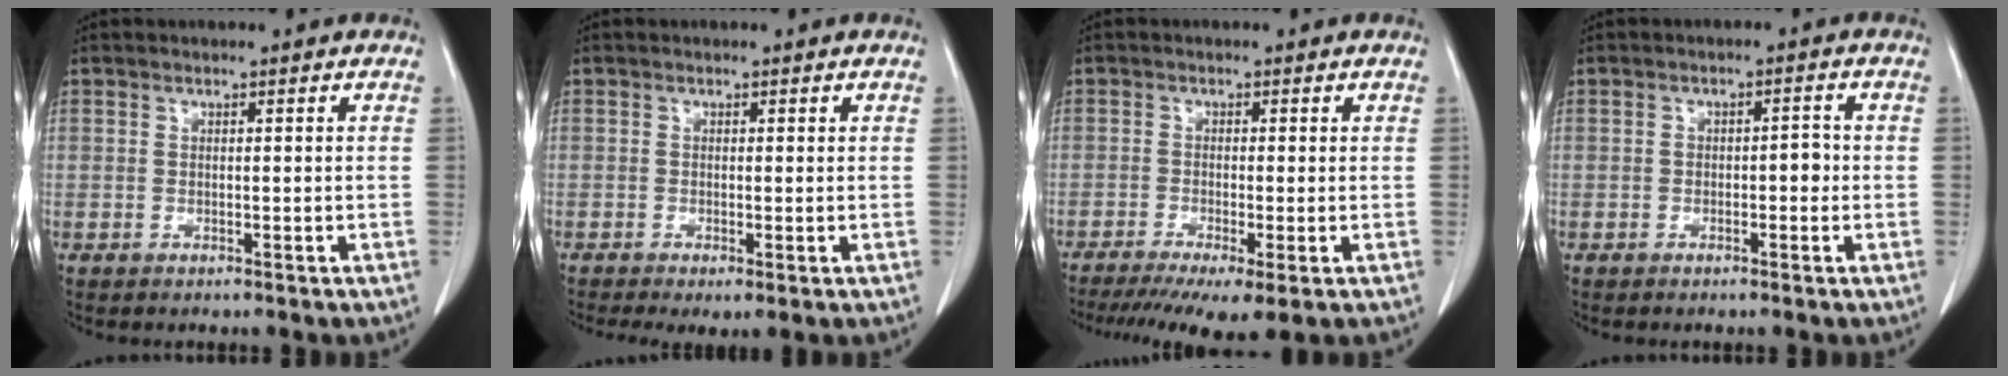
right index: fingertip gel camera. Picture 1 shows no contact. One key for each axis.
{"total": 2.7, "fx": -0.9, "fy": 1.1, "fz": 2.3, "tx": -0.037, "ty": -0.007, "tz": -0.013}
{"total": 8.8, "fx": -5.6, "fy": 1.5, "fz": 6.6, "tx": -0.105, "ty": -0.017, "tz": -0.093}
{"total": 2.1, "fx": -0.4, "fy": 1.0, "fz": 1.8, "tx": -0.022, "ty": 0.009, "tz": -0.006}